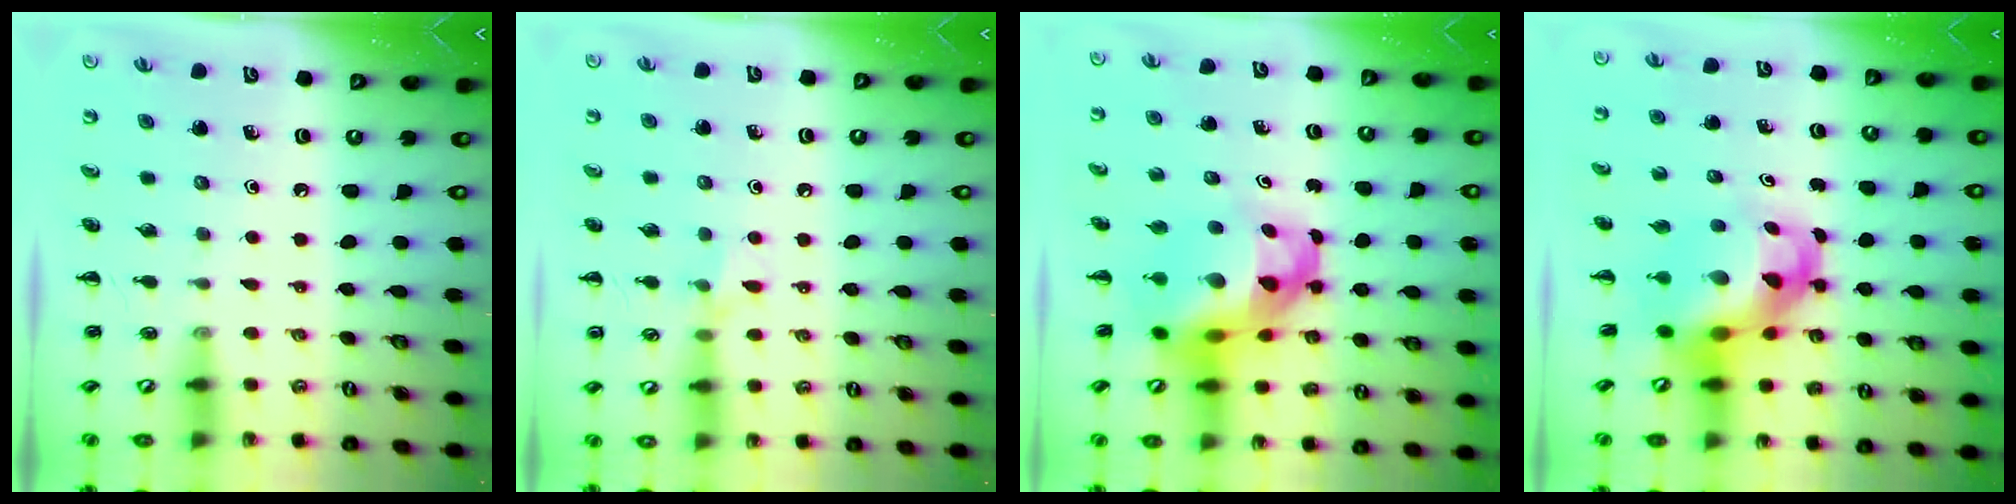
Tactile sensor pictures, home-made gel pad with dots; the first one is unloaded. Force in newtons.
{"total": 6.1, "press": 5.9, "slide": 1.3}
{"total": 12.4, "press": 11.9, "slide": 3.4}
{"total": 7.9, "press": 7.6, "slide": 2.3}